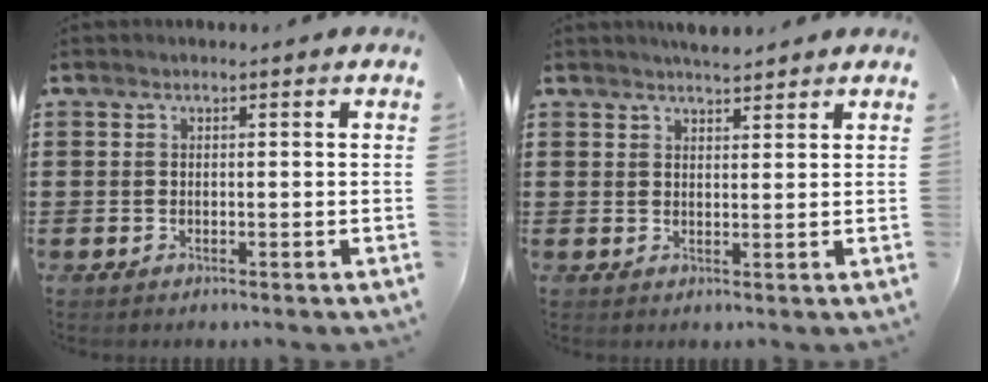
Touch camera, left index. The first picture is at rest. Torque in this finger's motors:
{"motor_torque": [0.46, -0.51, 0.14, 0.01]}